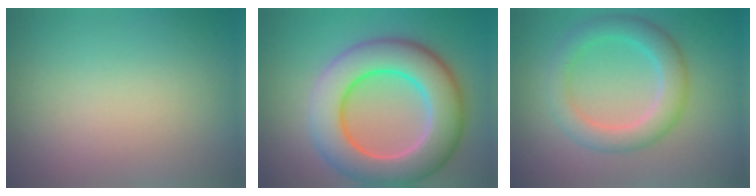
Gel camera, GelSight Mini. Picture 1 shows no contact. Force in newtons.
{"total": 9.8, "press": 9.8, "slide": 0.3}
{"total": 4.2, "press": 4.2, "slide": 0.1}